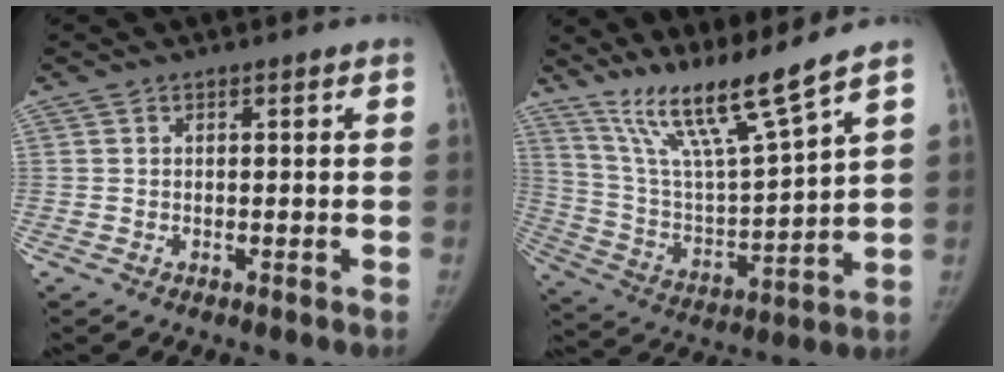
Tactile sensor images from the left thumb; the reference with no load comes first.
{"total": 15.0, "force": [11.7, -0.5, 9.4], "torque": [-0.162, -0.071, 0.226]}